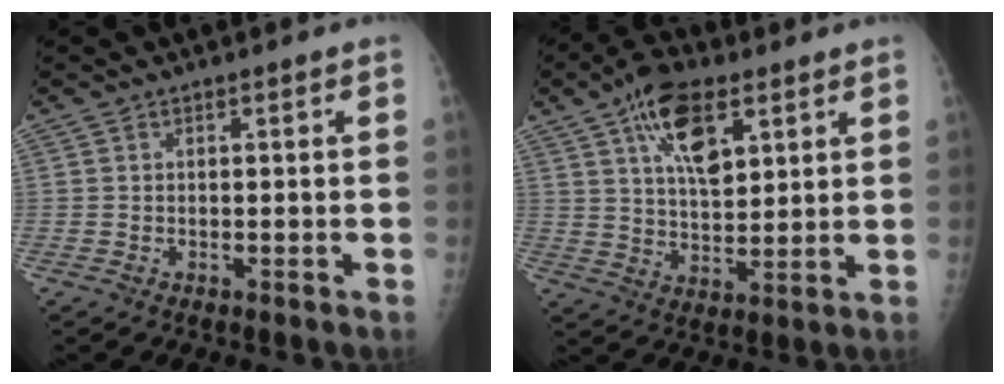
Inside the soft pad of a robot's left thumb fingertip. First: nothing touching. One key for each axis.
{"total": 12.4, "fx": 5.8, "fy": 6.1, "fz": 9.2, "tx": -0.133, "ty": -0.016, "tz": 0.102}